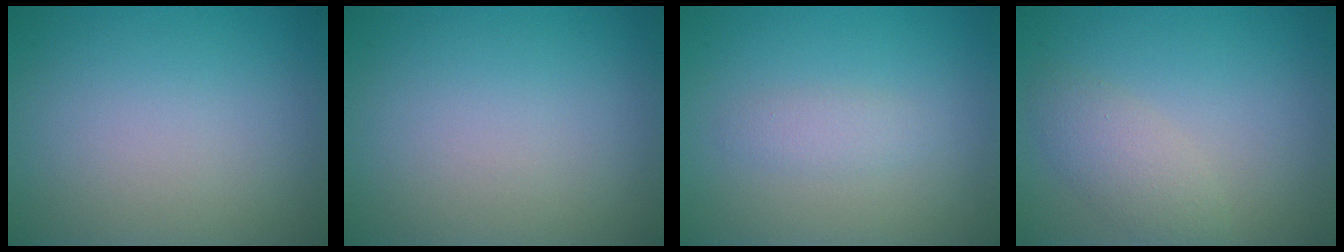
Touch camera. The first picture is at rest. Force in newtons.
{"total": 0.0}
{"total": 1.3, "press": 1.3, "slide": 0.0}
{"total": 3.4, "press": 3.4, "slide": 0.2}